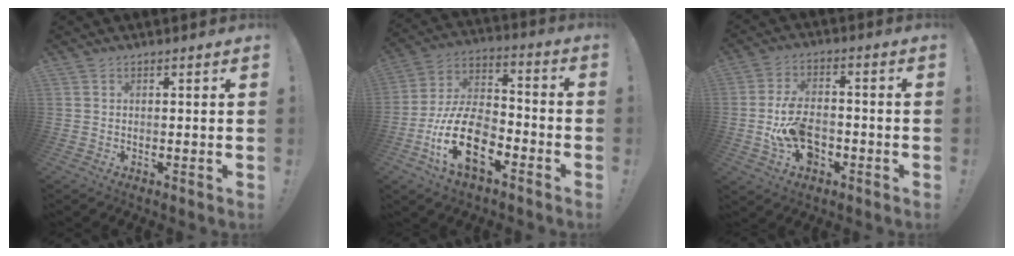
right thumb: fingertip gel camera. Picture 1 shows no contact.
{"total": 19.5, "force": [-8.9, 10.6, 13.8], "torque": [-0.266, 0.051, -0.148]}
{"total": 12.1, "force": [-3.8, 8.2, 8.1], "torque": [-0.150, 0.020, -0.065]}